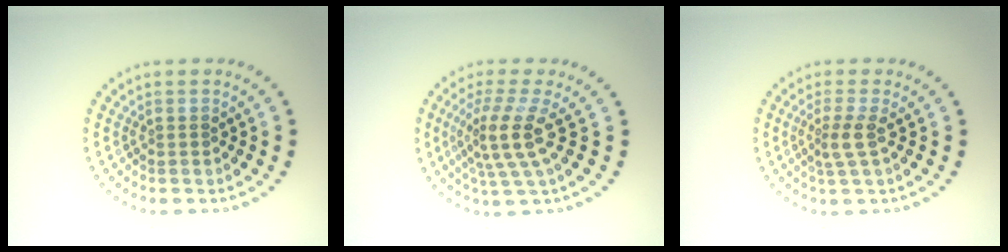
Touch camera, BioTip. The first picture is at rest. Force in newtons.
{"total": 4.0, "press": 3.0, "slide": 2.6}
{"total": 2.1, "press": 1.5, "slide": 1.4}